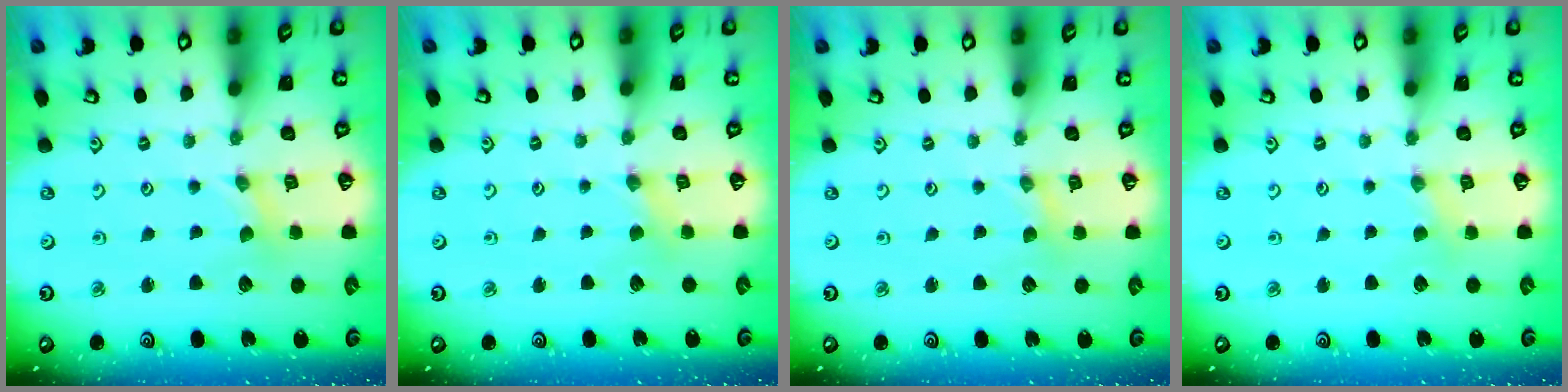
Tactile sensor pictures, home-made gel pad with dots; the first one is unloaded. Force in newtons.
{"total": 1.7, "press": 1.6, "slide": 0.4}
{"total": 0.0}
{"total": 2.2, "press": 2.2, "slide": 0.4}